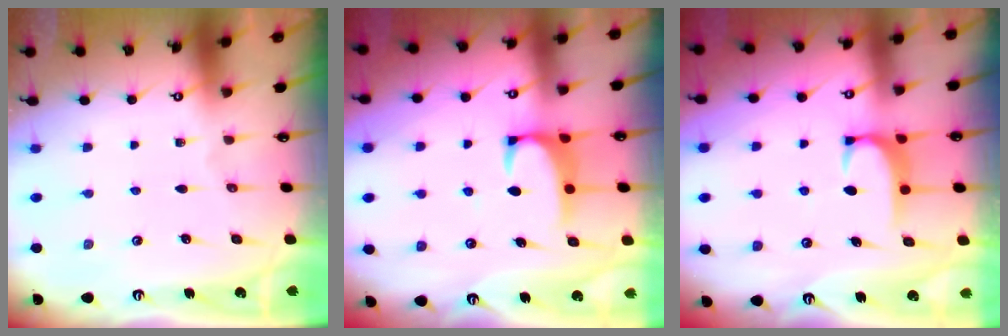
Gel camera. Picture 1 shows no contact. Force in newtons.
{"total": 2.0, "press": 1.9, "slide": 0.7}
{"total": 1.8, "press": 1.7, "slide": 0.5}